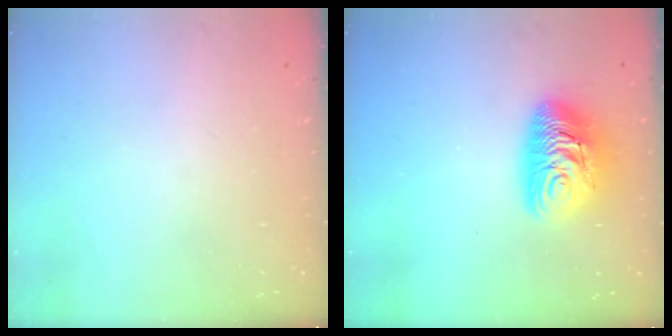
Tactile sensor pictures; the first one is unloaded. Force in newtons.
{"total": 12.0, "press": 11.9, "slide": 1.2}